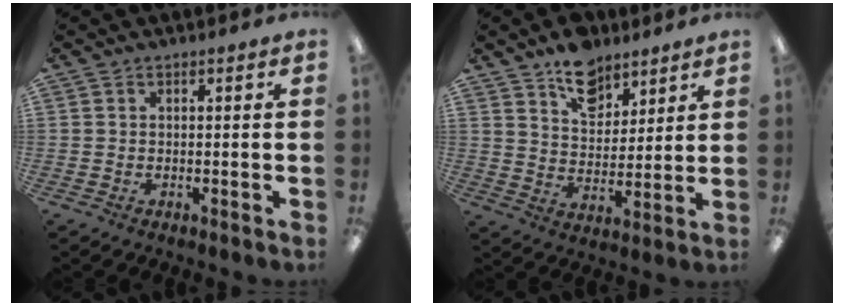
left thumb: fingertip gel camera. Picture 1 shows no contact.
{"total": 10.8, "force": [8.0, 6.4, 3.4], "torque": [-0.042, -0.048, 0.147]}